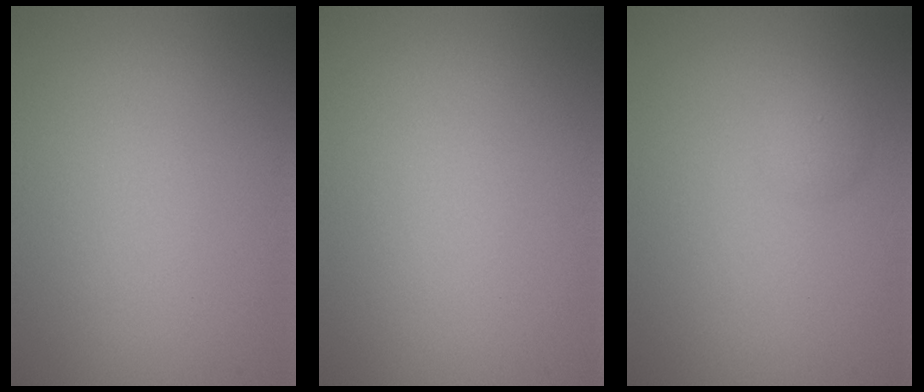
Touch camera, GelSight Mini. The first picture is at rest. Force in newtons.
{"total": 0.0}
{"total": 1.1, "press": 1.1, "slide": 0.1}